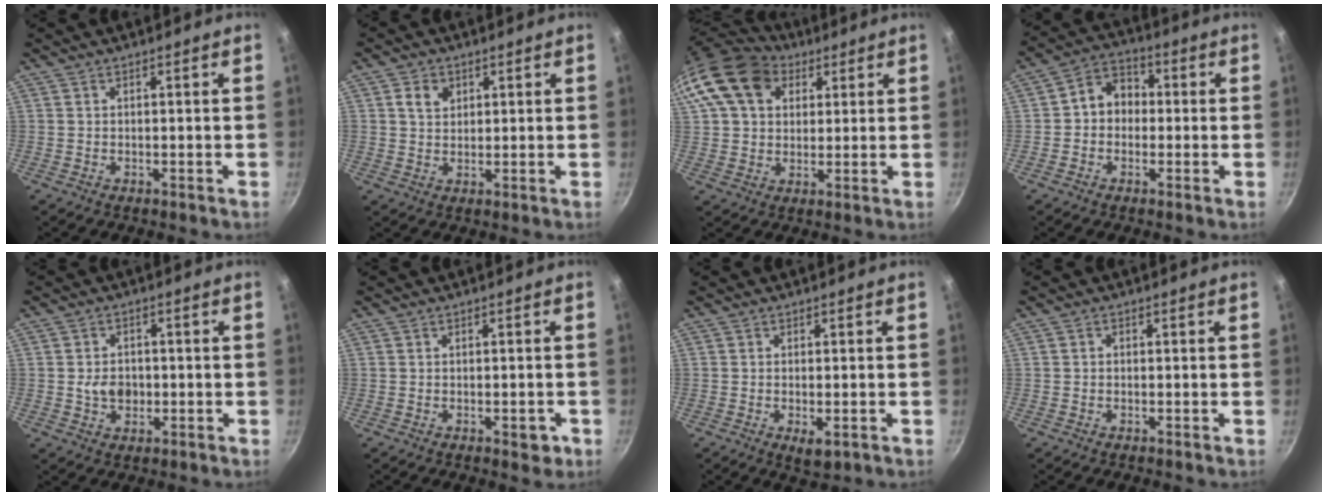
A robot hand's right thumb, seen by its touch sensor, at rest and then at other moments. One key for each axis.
{"total": 4.0, "fx": 1.4, "fy": 3.2, "fz": 1.9, "tx": -0.017, "ty": 0.001, "tz": 0.025}
{"total": 16.6, "fx": 6.6, "fy": 12.2, "fz": 9.1, "tx": -0.165, "ty": 0.015, "tz": 0.106}
{"total": 7.4, "fx": -0.1, "fy": 6.1, "fz": 4.1, "tx": -0.030, "ty": 0.024, "tz": -0.021}
{"total": 4.8, "fx": -0.5, "fy": 3.8, "fz": 3.0, "tx": -0.033, "ty": 0.004, "tz": -0.009}
{"total": 2.8, "fx": -1.1, "fy": 1.5, "fz": 2.1, "tx": -0.015, "ty": 0.009, "tz": -0.009}
{"total": 3.3, "fx": -1.1, "fy": 1.4, "fz": 2.8, "tx": -0.044, "ty": -0.008, "tz": -0.011}
{"total": 0.7, "fx": -0.1, "fy": 0.6, "fz": 0.3, "tx": -0.005, "ty": 0.005, "tz": -0.001}